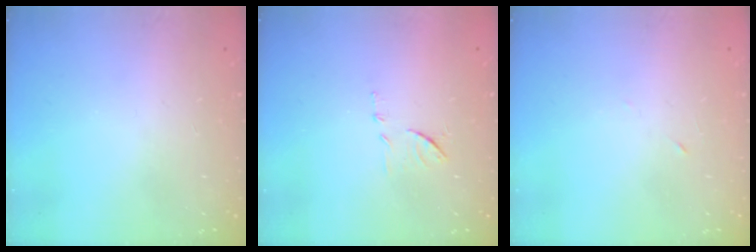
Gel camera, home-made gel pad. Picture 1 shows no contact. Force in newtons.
{"total": 8.2, "press": 8.2, "slide": 0.6}
{"total": 2.7, "press": 2.5, "slide": 1.0}